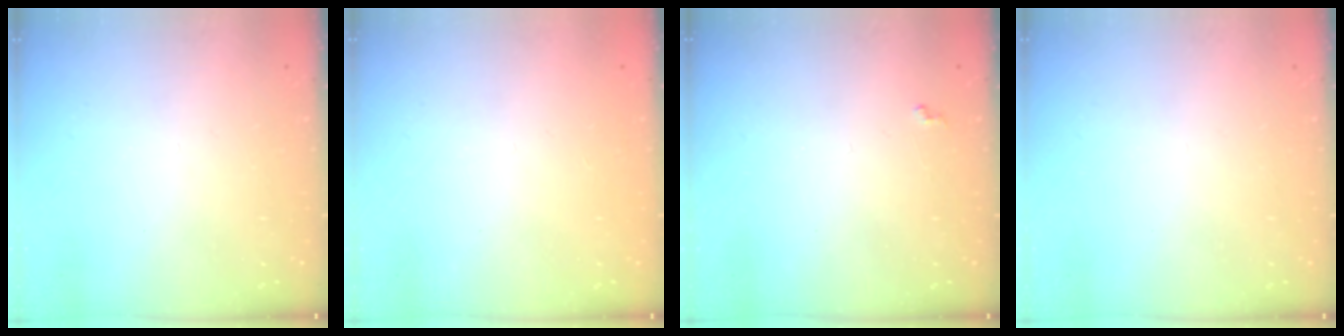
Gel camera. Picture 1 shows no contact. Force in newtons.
{"total": 0.9, "press": 0.9, "slide": 0.1}
{"total": 4.2, "press": 4.2, "slide": 0.5}
{"total": 0.0}